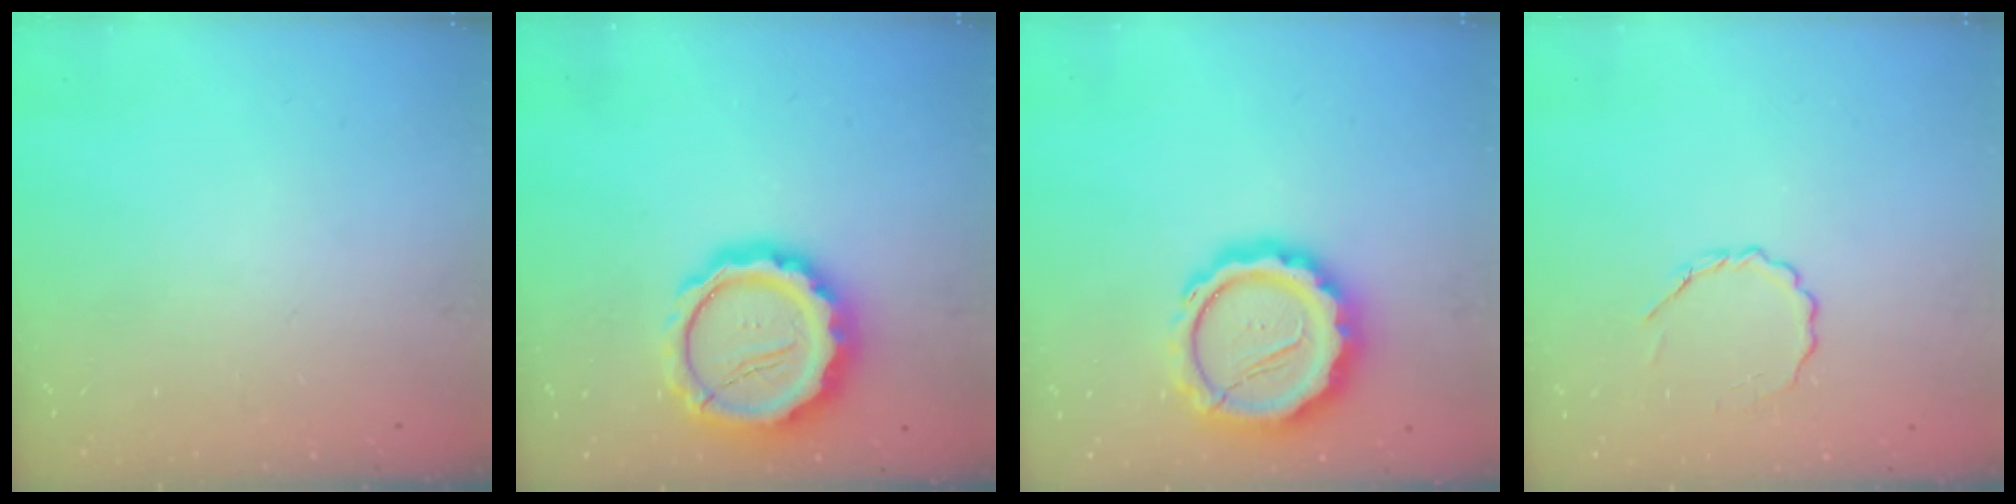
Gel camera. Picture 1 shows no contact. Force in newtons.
{"total": 16.3, "press": 16.0, "slide": 3.0}
{"total": 17.6, "press": 17.3, "slide": 3.2}
{"total": 3.6, "press": 3.4, "slide": 1.3}